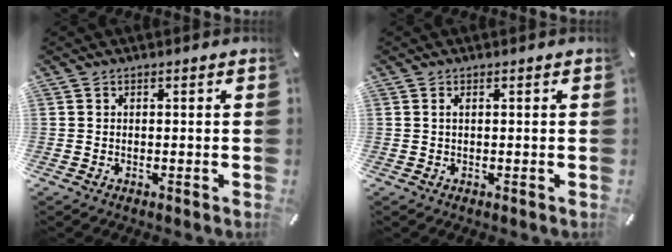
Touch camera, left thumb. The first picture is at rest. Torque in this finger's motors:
{"motor_torque": [-0.15, -0.18, 0.06, -0.03, -0.01]}